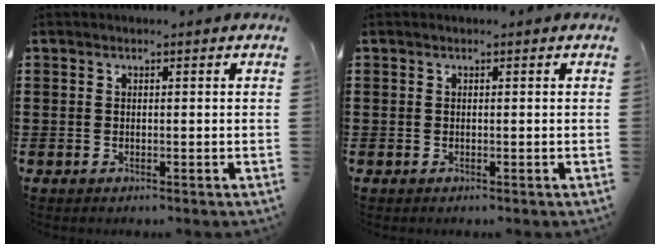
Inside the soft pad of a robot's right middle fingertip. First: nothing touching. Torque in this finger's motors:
{"motor_torque": [0.00, 0.00, 0.01, -0.01]}